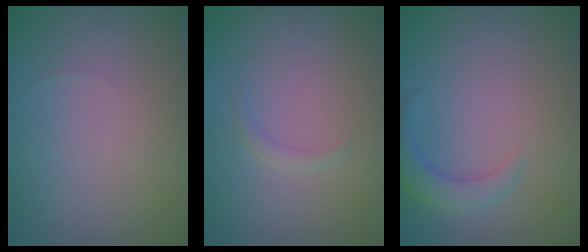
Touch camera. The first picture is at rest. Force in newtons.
{"total": 0.8, "press": 0.8, "slide": 0.0}
{"total": 2.6, "press": 2.6, "slide": 0.2}